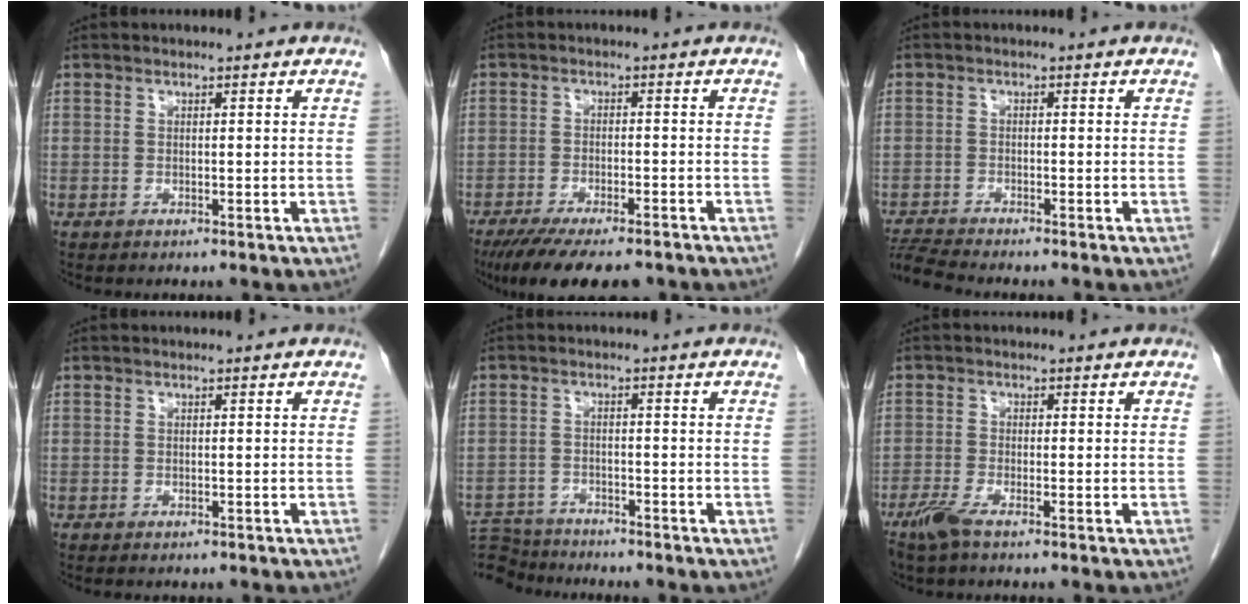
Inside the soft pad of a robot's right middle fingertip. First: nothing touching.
{"total": 12.9, "force": [-10.2, 3.5, 7.1], "torque": [-0.120, -0.021, -0.153]}
{"total": 4.1, "force": [-3.9, -1.0, 0.7], "torque": [-0.020, -0.018, -0.072]}
{"total": 2.4, "force": [-2.0, 0.9, 1.0], "torque": [-0.015, -0.004, -0.019]}
{"total": 8.2, "force": [-8.0, 1.8, 0.6], "torque": [-0.016, 0.004, -0.135]}
{"total": 3.2, "force": [-2.3, 0.2, 2.2], "torque": [-0.052, -0.007, -0.051]}